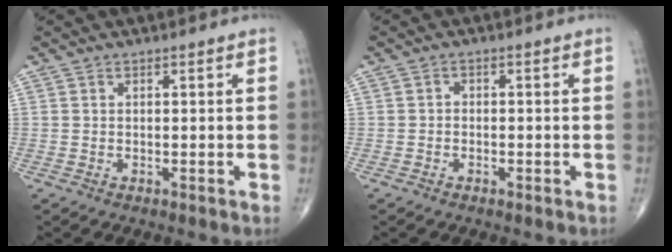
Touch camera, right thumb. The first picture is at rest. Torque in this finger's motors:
{"motor_torque": [1.94, 3.06, -0.13, -0.10, -0.03]}